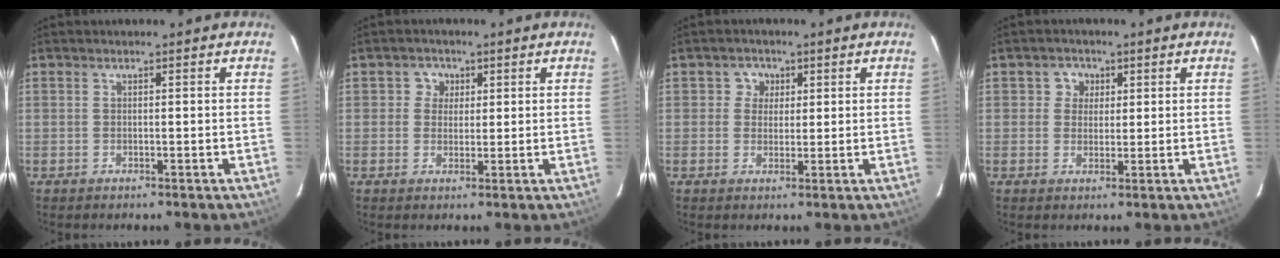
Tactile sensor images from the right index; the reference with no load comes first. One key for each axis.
{"total": 3.1, "fx": 0.7, "fy": 3.0, "fz": 0.2, "tx": 0.005, "ty": 0.013, "tz": 0.007}
{"total": 3.2, "fx": 0.8, "fy": 3.1, "fz": 0.2, "tx": 0.008, "ty": 0.013, "tz": 0.009}
{"total": 3.3, "fx": 0.9, "fy": 3.2, "fz": 0.4, "tx": 0.005, "ty": 0.013, "tz": 0.011}